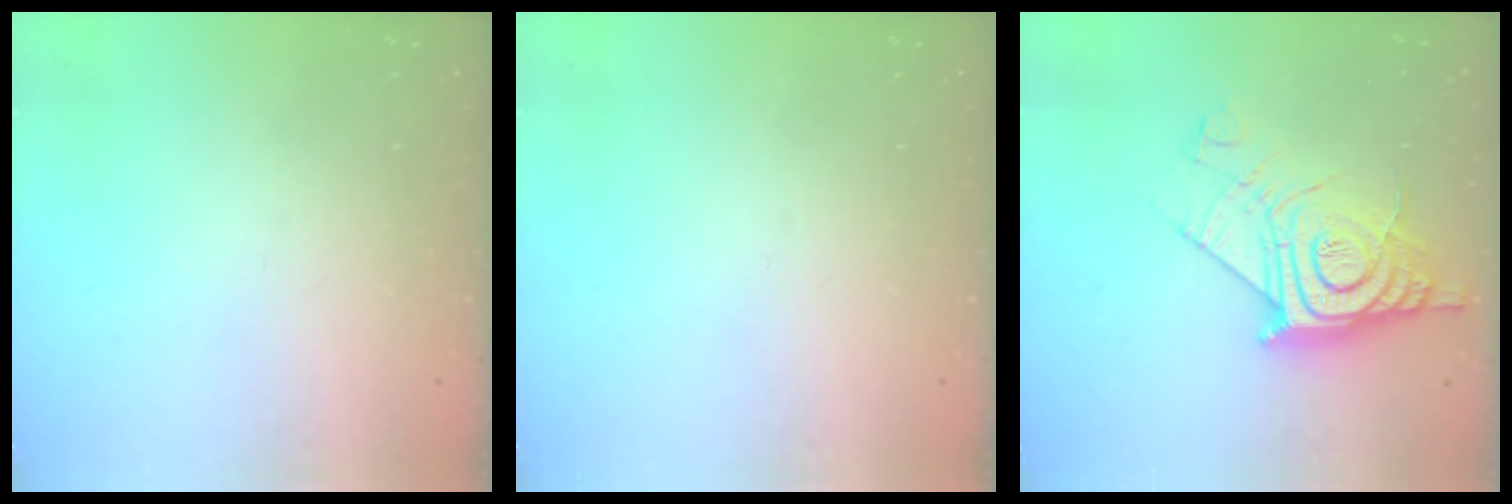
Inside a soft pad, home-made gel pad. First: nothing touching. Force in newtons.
{"total": 0.0}
{"total": 15.4, "press": 15.4, "slide": 1.1}